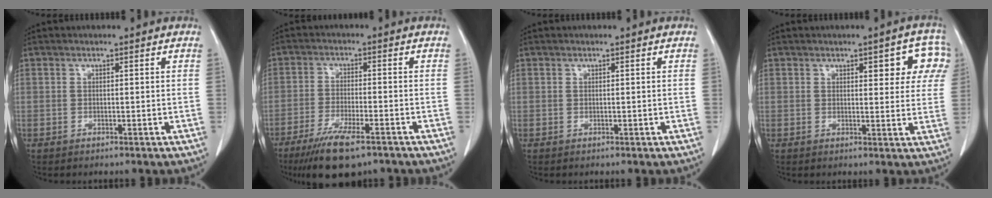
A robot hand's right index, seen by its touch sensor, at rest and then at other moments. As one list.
[{"total": 10.0, "force": [-7.0, 2.0, 6.8], "torque": [-0.118, -0.021, -0.112]}, {"total": 0.0}, {"total": 7.0, "force": [3.3, 2.7, 5.6], "torque": [-0.050, 0.010, 0.032]}]